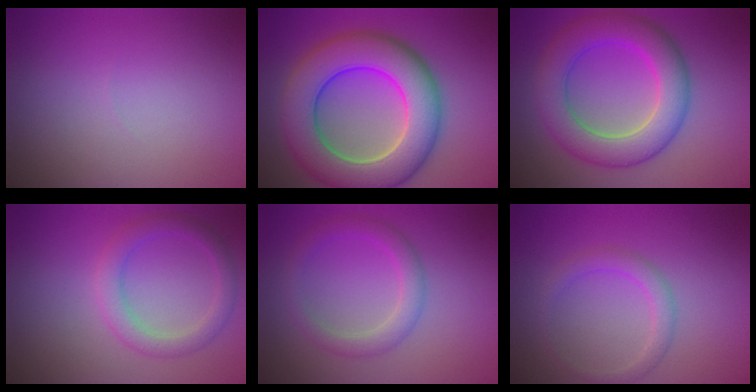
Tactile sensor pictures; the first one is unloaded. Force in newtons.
{"total": 11.0, "press": 11.0, "slide": 0.6}
{"total": 7.2, "press": 7.2, "slide": 0.1}
{"total": 2.7, "press": 2.7, "slide": 0.1}
{"total": 2.6, "press": 2.6, "slide": 0.1}
{"total": 2.0, "press": 2.0, "slide": 0.0}